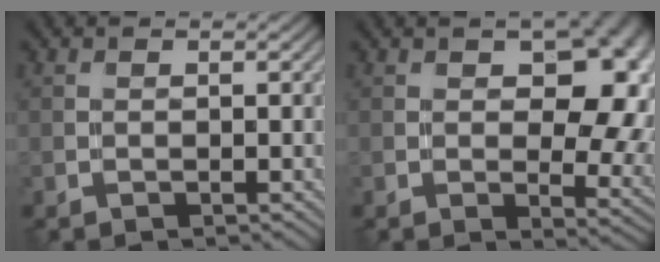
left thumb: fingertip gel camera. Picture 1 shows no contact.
{"total": 11.7, "force": [2.5, 6.0, 9.7], "torque": [-0.119, -0.004, 0.043]}